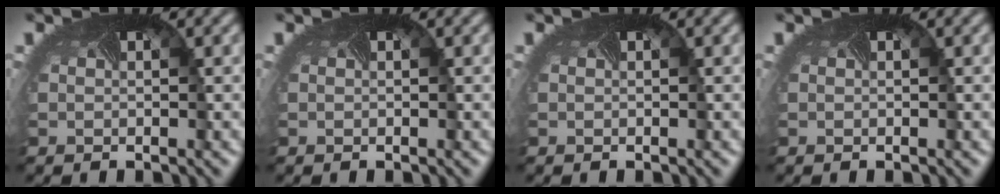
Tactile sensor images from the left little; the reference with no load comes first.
{"total": 0.0}
{"total": 0.0}
{"total": 0.0}